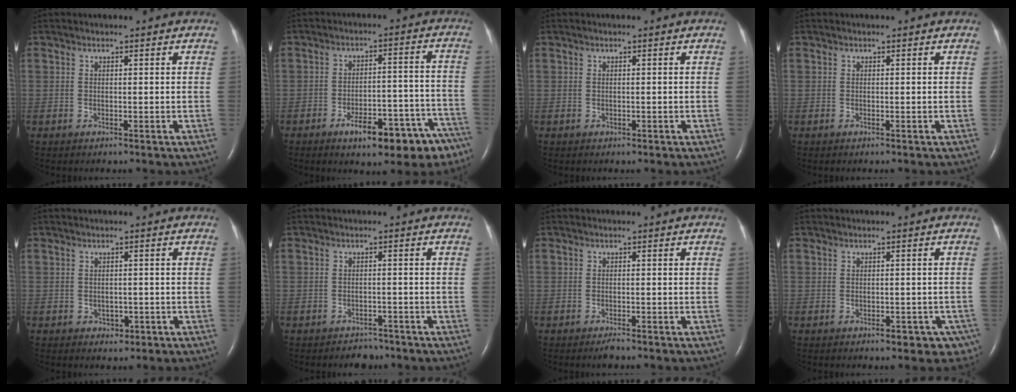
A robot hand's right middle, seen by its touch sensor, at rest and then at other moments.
{"total": 13.4, "force": [-9.5, 4.4, 8.5], "torque": [-0.076, 0.044, -0.129]}
{"total": 0.0}
{"total": 0.0}
{"total": 1.8, "force": [-0.7, 1.5, 0.8], "torque": [-0.013, 0.003, -0.001]}
{"total": 2.3, "force": [-2.0, 1.1, -0.1], "torque": [-0.007, 0.003, -0.027]}
{"total": 1.3, "force": [-1.0, 0.2, 0.7], "torque": [-0.017, -0.003, -0.015]}
{"total": 4.8, "force": [-3.0, 2.7, 2.6], "torque": [-0.014, 0.006, -0.036]}